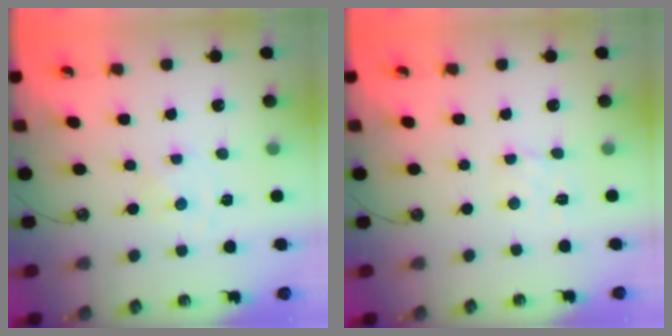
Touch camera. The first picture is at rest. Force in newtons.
{"total": 2.8, "press": 2.7, "slide": 0.6}